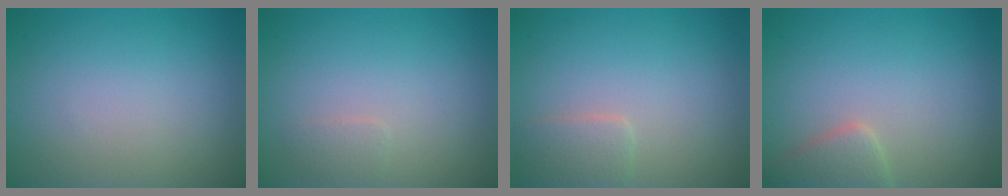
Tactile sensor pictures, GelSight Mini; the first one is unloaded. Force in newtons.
{"total": 0.9, "press": 0.9, "slide": 0.0}
{"total": 2.1, "press": 2.1, "slide": 0.1}
{"total": 2.5, "press": 2.5, "slide": 0.3}